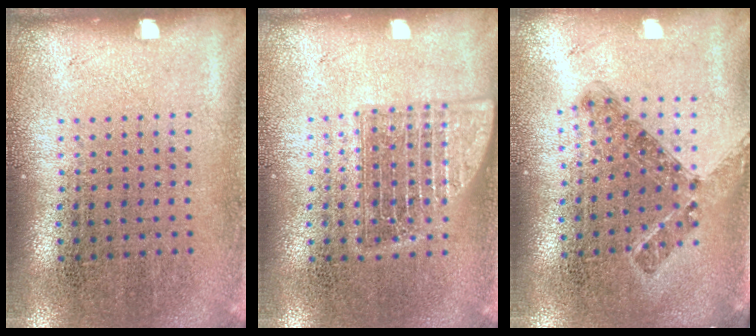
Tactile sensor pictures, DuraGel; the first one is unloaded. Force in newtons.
{"total": 2.3, "press": 2.3, "slide": 0.3}
{"total": 0.8, "press": 0.7, "slide": 0.3}